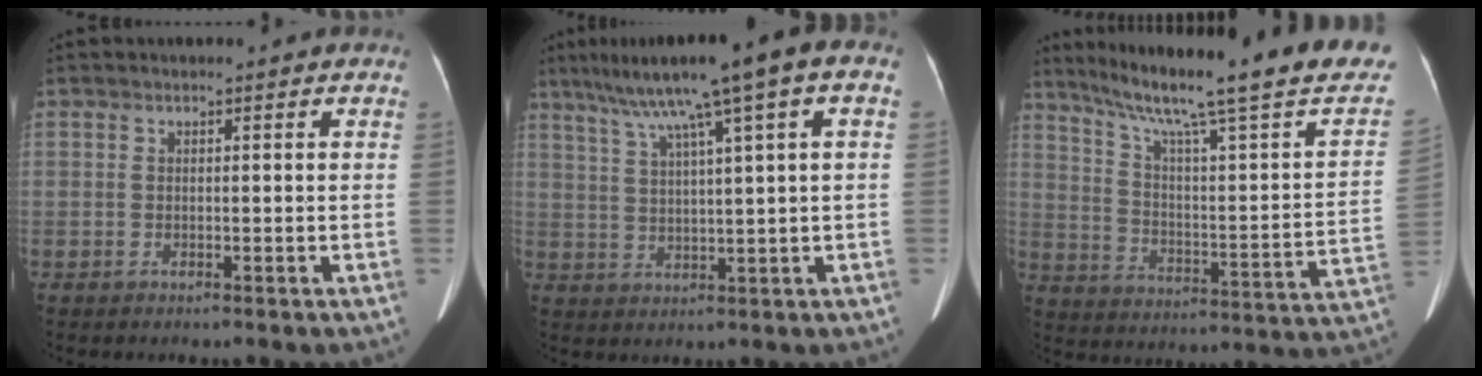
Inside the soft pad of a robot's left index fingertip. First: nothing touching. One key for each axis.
{"total": 13.3, "fx": 7.0, "fy": 0.4, "fz": 11.3, "tx": -0.180, "ty": 0.044, "tz": 0.110}
{"total": 27.6, "fx": 21.8, "fy": 1.5, "fz": 17.0, "tx": -0.256, "ty": -0.049, "tz": 0.286}